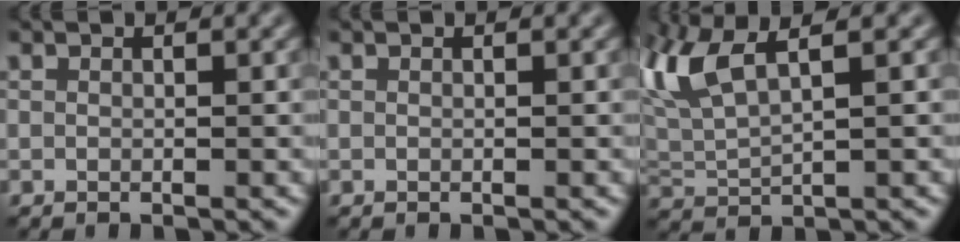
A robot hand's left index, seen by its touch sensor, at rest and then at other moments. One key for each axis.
{"total": 0.0}
{"total": 6.4, "fx": 3.0, "fy": 2.2, "fz": 5.2, "tx": -0.128, "ty": 0.019, "tz": 0.058}